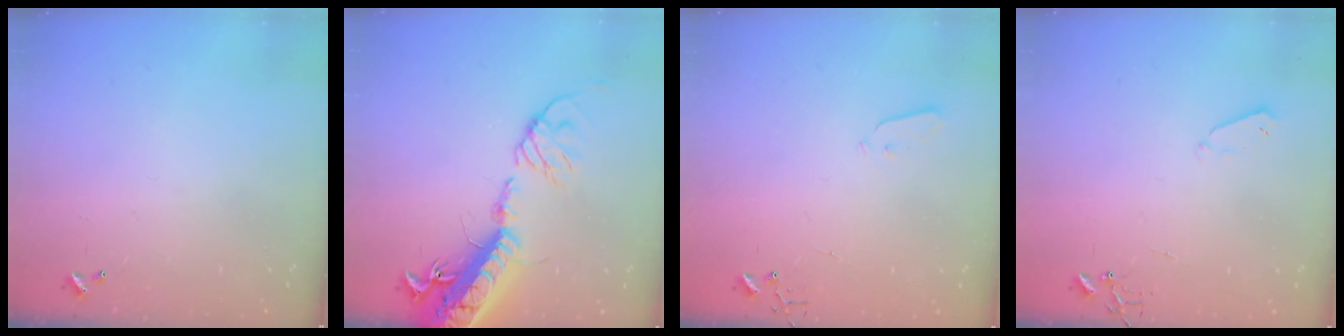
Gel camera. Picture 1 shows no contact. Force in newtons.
{"total": 23.1, "press": 22.6, "slide": 4.7}
{"total": 2.5, "press": 2.5, "slide": 0.4}
{"total": 3.3, "press": 3.2, "slide": 0.7}